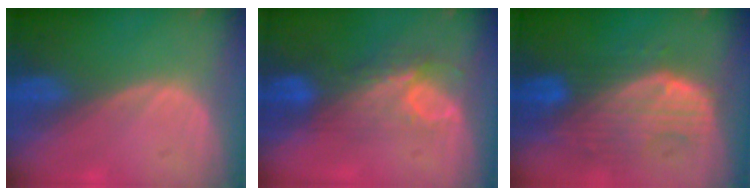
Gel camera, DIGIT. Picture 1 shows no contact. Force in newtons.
{"total": 7.6, "press": 6.6, "slide": 3.7}
{"total": 9.9, "press": 8.6, "slide": 4.8}